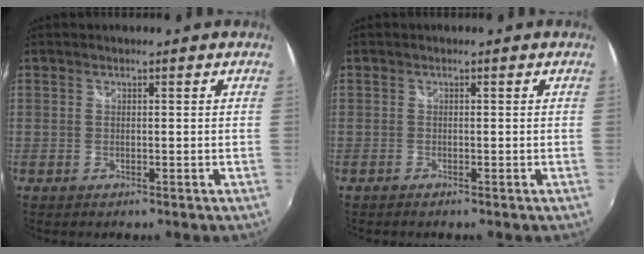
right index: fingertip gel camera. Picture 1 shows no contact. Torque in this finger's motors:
{"motor_torque": [0.14, -0.09, 0.05, 0.01]}